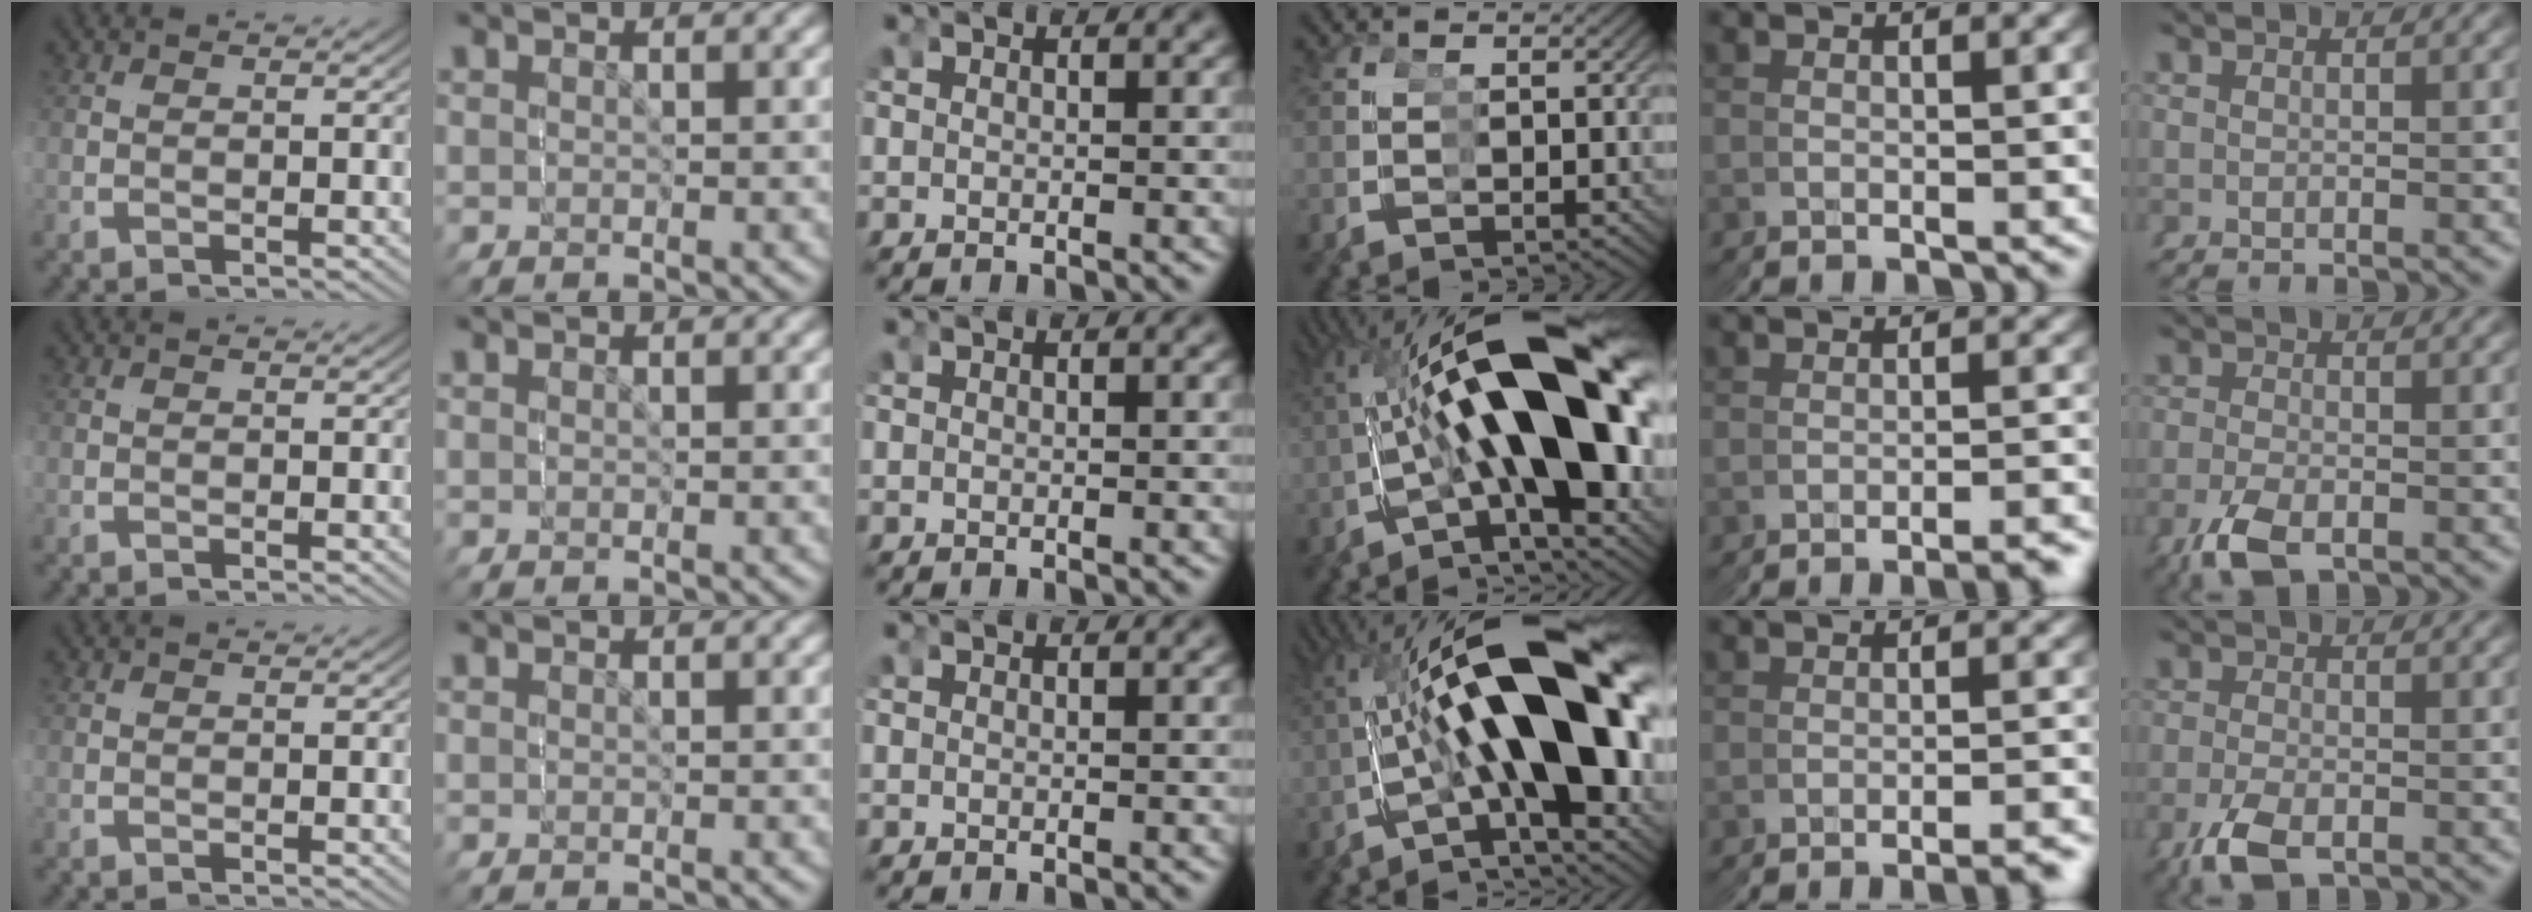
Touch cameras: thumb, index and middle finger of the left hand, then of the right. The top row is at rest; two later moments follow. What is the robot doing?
{"motion": "grasp_and_lifting", "object": "screwdriver"}